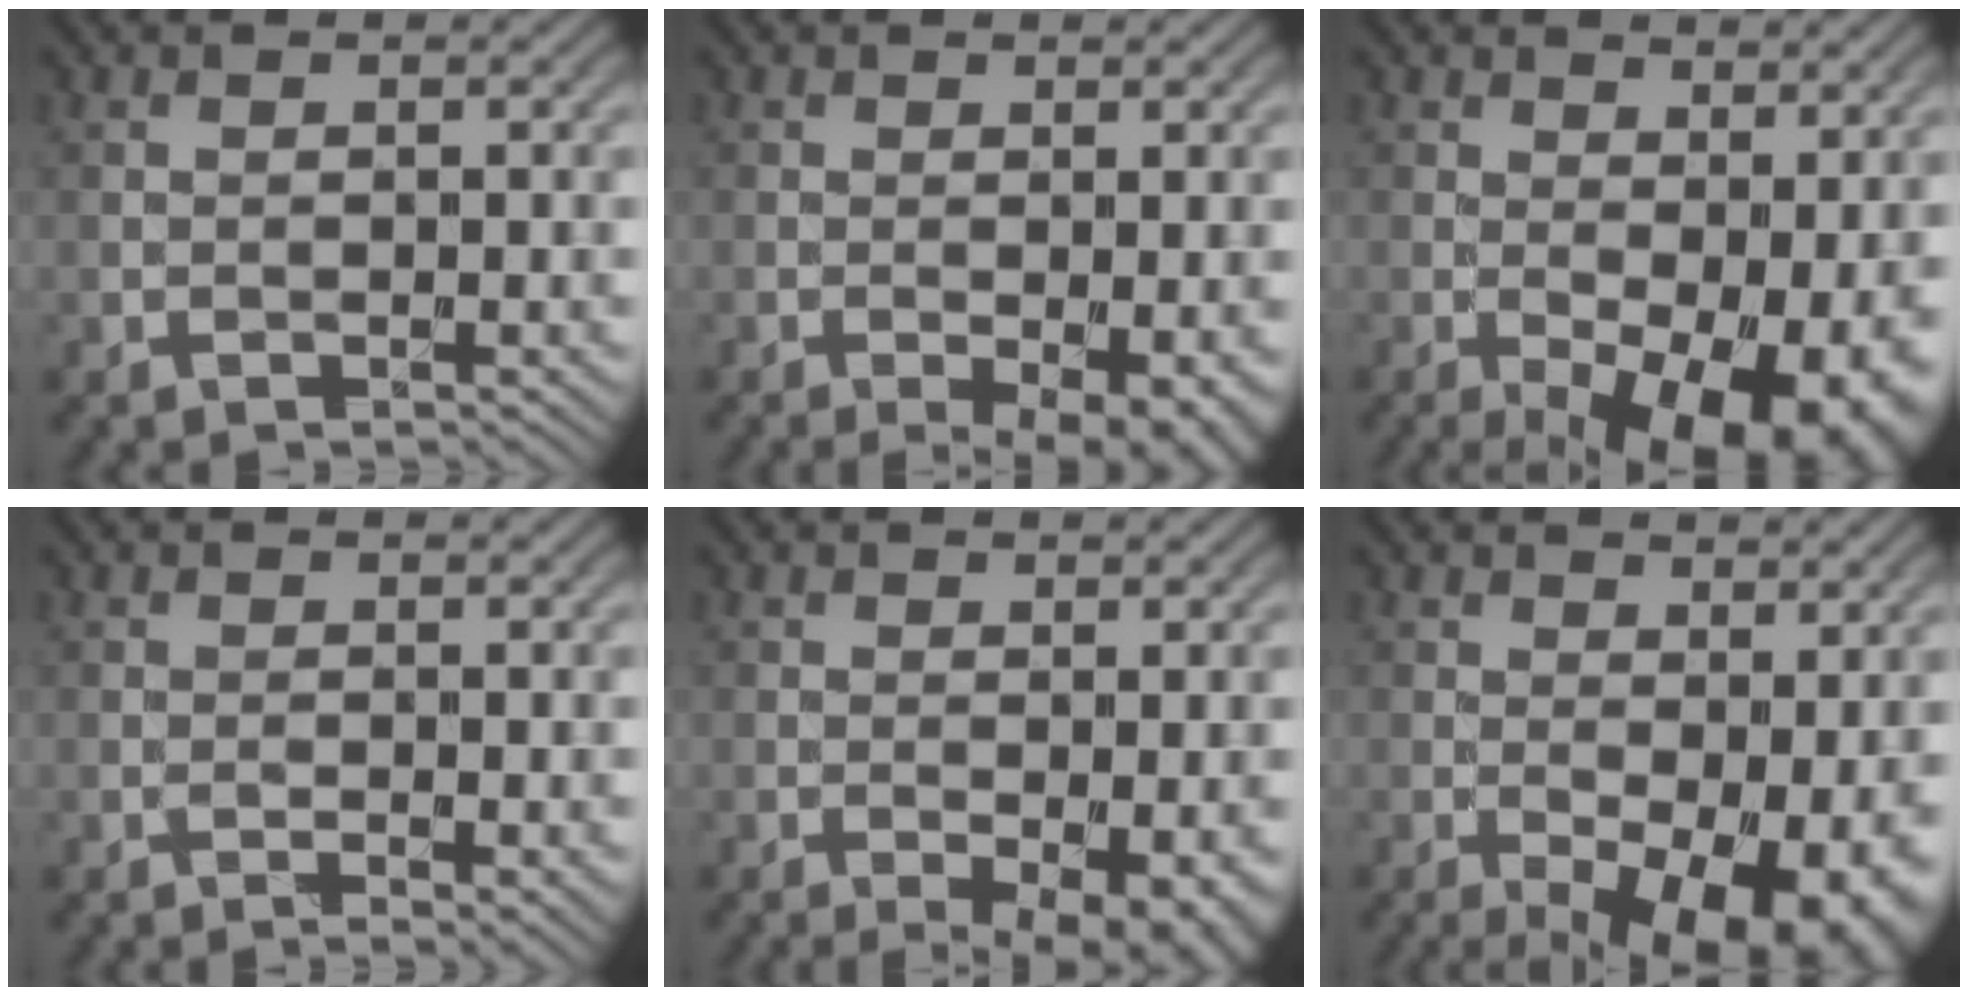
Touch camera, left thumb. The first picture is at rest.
{"total": 4.9, "force": [-2.0, 1.6, 4.1], "torque": [-0.059, -0.009, -0.023]}
{"total": 13.7, "force": [-3.3, 6.5, 11.6], "torque": [-0.158, -0.018, -0.027]}
{"total": 2.0, "force": [-0.4, 0.6, 1.8], "torque": [-0.030, -0.007, -0.006]}
{"total": 5.5, "force": [-2.2, 2.0, 4.7], "torque": [-0.067, -0.012, -0.025]}
{"total": 12.3, "force": [-3.2, 5.8, 10.4], "torque": [-0.142, -0.015, -0.029]}